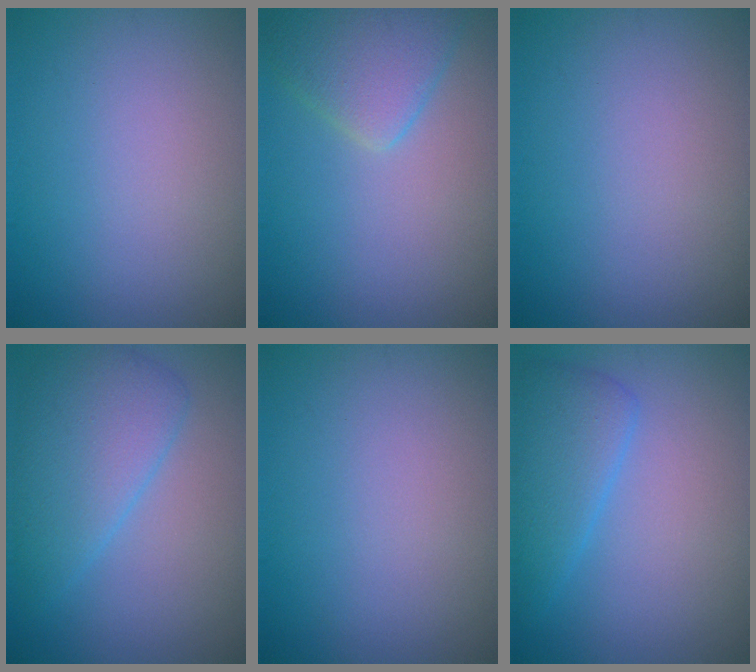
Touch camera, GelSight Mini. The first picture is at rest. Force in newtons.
{"total": 3.9, "press": 3.9, "slide": 0.2}
{"total": 0.0}
{"total": 4.7, "press": 4.7, "slide": 0.3}
{"total": 0.0}
{"total": 3.5, "press": 3.5, "slide": 0.1}